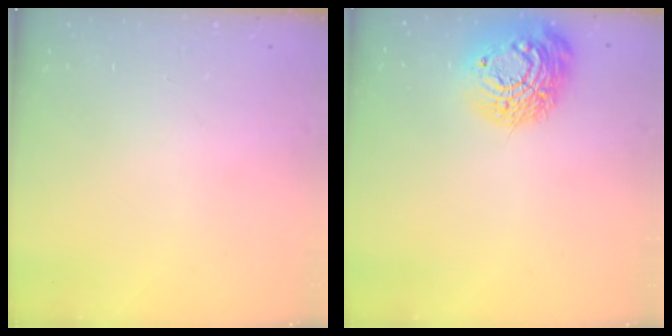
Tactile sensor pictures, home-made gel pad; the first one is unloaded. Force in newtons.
{"total": 14.9, "press": 14.8, "slide": 1.2}